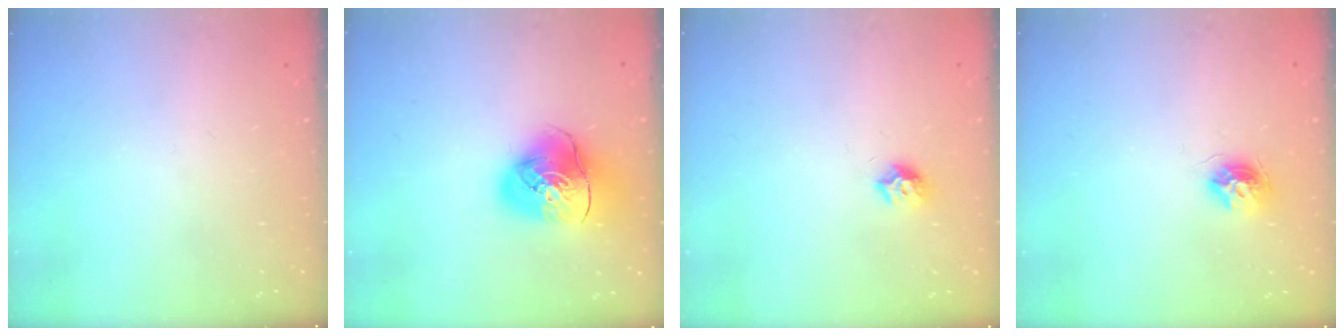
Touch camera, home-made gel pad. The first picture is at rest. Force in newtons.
{"total": 14.3, "press": 14.1, "slide": 2.2}
{"total": 7.4, "press": 7.3, "slide": 0.8}
{"total": 9.1, "press": 9.1, "slide": 0.3}